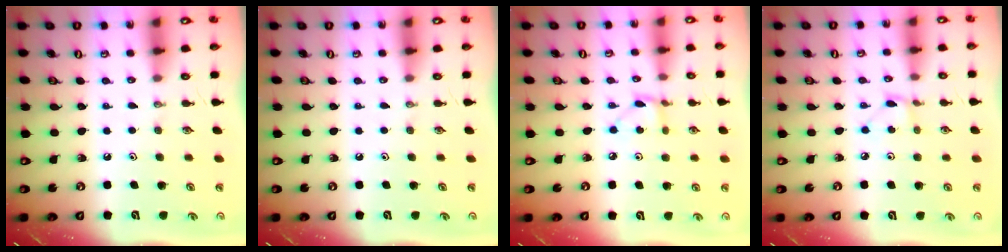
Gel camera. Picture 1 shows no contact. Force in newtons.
{"total": 0.0}
{"total": 4.0, "press": 3.9, "slide": 0.4}
{"total": 2.5, "press": 2.5, "slide": 0.3}